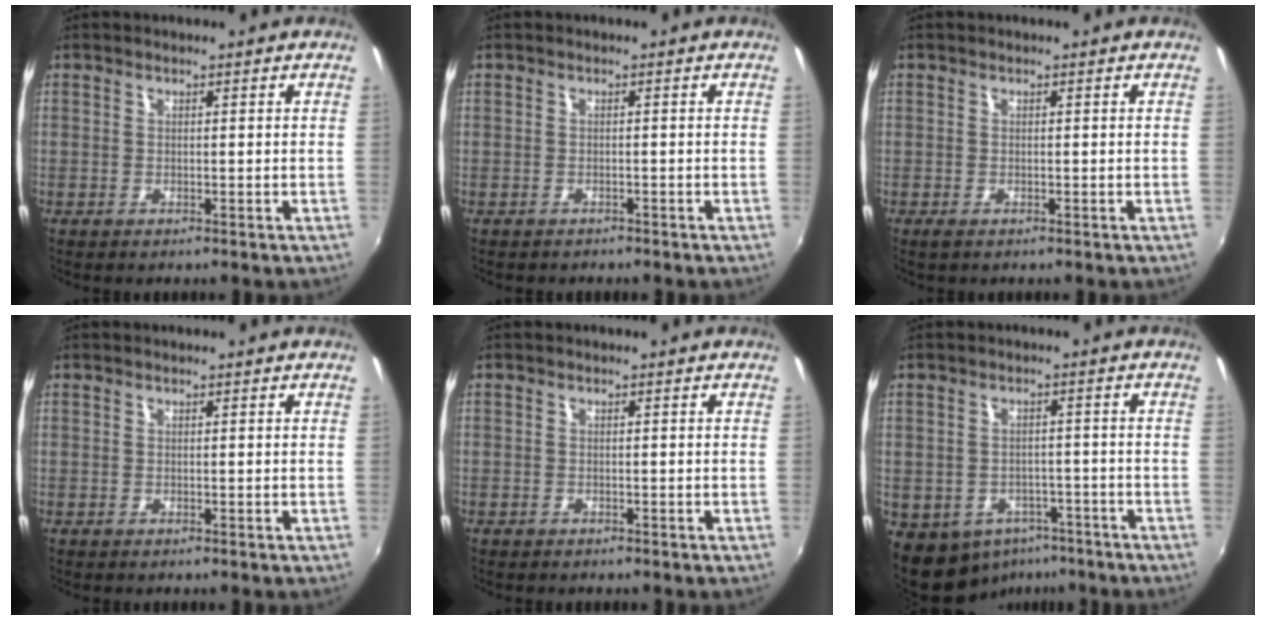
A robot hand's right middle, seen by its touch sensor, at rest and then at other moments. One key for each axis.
{"total": 1.1, "fx": -0.9, "fy": 0.7, "fz": 0.0, "tx": -0.005, "ty": 0.001, "tz": -0.014}
{"total": 0.7, "fx": -0.4, "fy": 0.4, "fz": 0.4, "tx": -0.008, "ty": -0.004, "tz": -0.006}
{"total": 0.0}
{"total": 0.8, "fx": -0.6, "fy": 0.5, "fz": 0.0, "tx": -0.003, "ty": 0.004, "tz": -0.010}
{"total": 9.6, "fx": -5.6, "fy": 7.1, "fz": 3.3, "tx": -0.080, "ty": -0.004, "tz": -0.062}